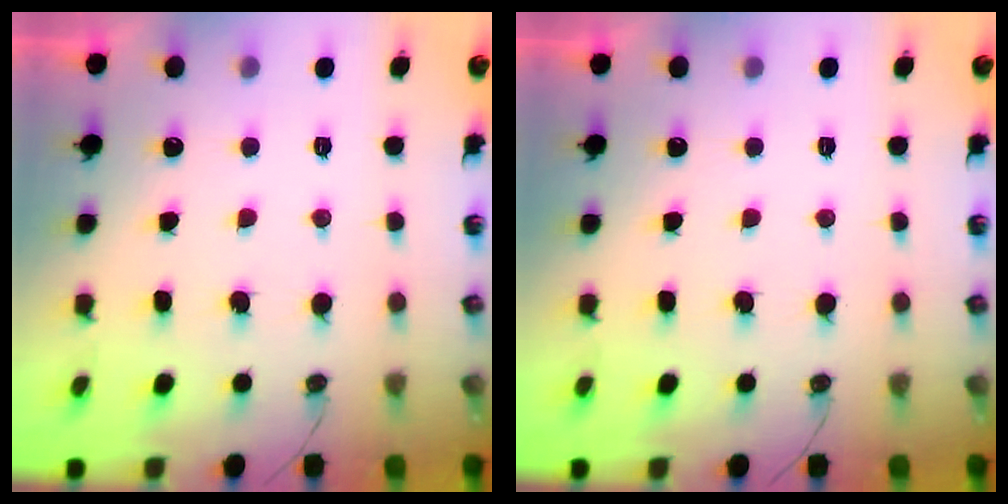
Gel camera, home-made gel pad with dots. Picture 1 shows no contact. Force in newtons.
{"total": 0.0}